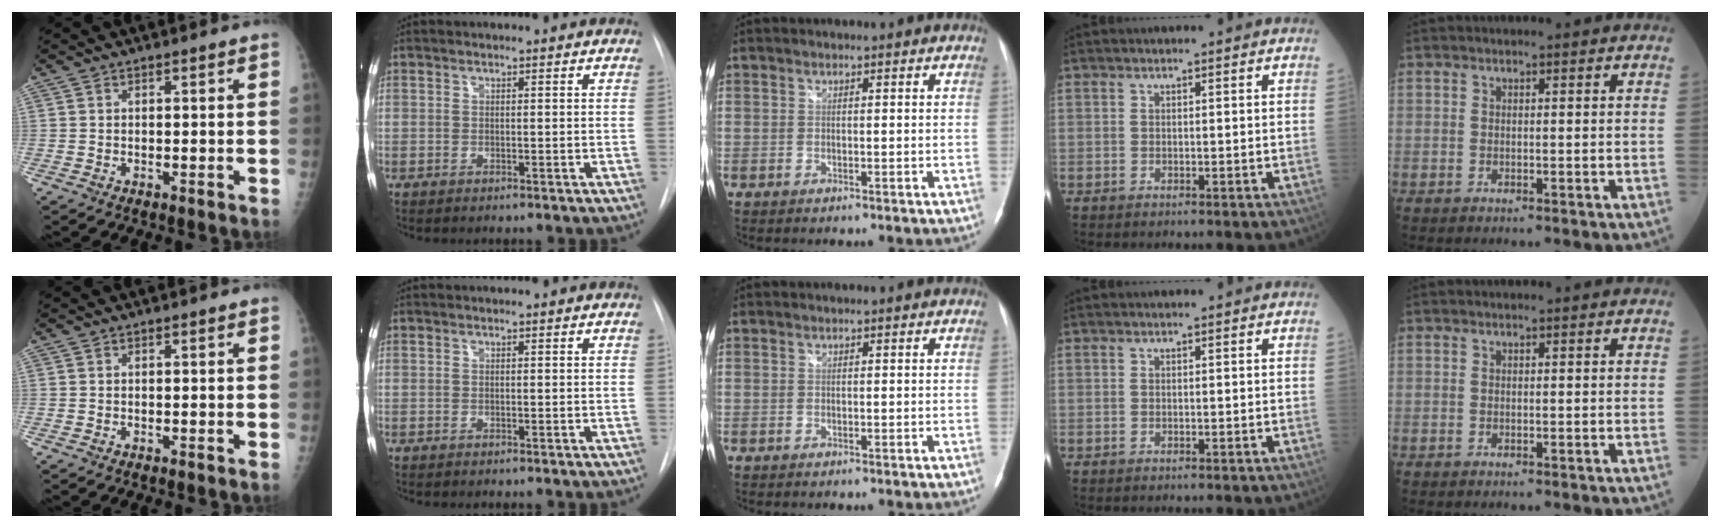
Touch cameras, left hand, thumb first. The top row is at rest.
{}